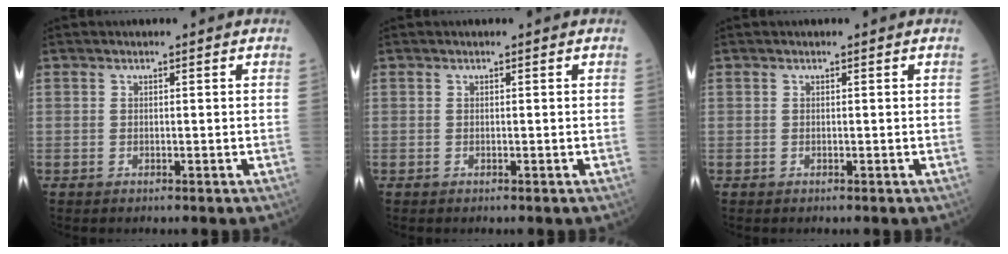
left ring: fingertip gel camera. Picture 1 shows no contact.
{"total": 0.0}
{"total": 0.0}